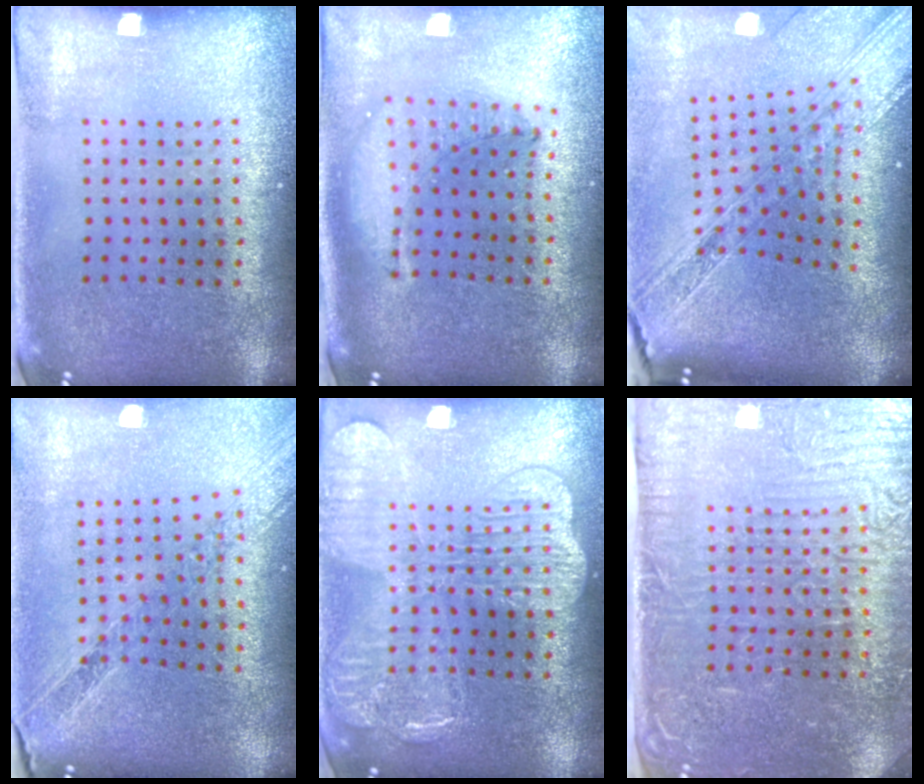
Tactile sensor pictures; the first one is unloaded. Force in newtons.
{"total": 1.5, "press": 1.3, "slide": 0.7}
{"total": 3.2, "press": 2.4, "slide": 2.1}
{"total": 1.0, "press": 1.0, "slide": 0.2}
{"total": 3.9, "press": 3.9, "slide": 0.5}
{"total": 5.1, "press": 4.6, "slide": 2.2}